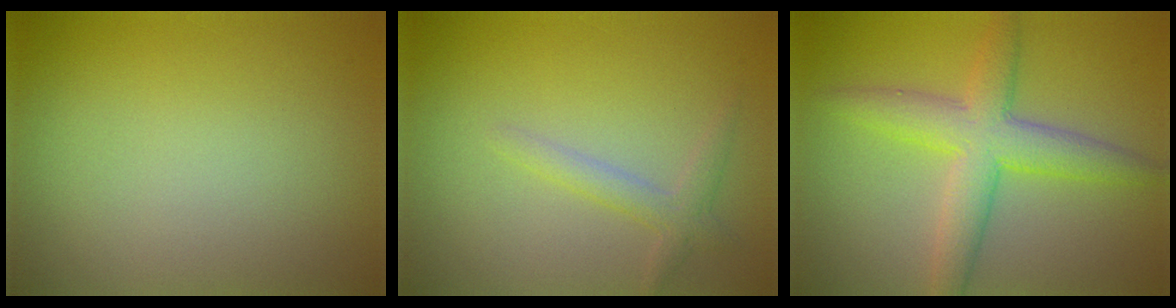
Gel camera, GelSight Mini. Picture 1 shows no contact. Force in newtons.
{"total": 1.9, "press": 1.9, "slide": 0.1}
{"total": 5.4, "press": 5.4, "slide": 0.0}